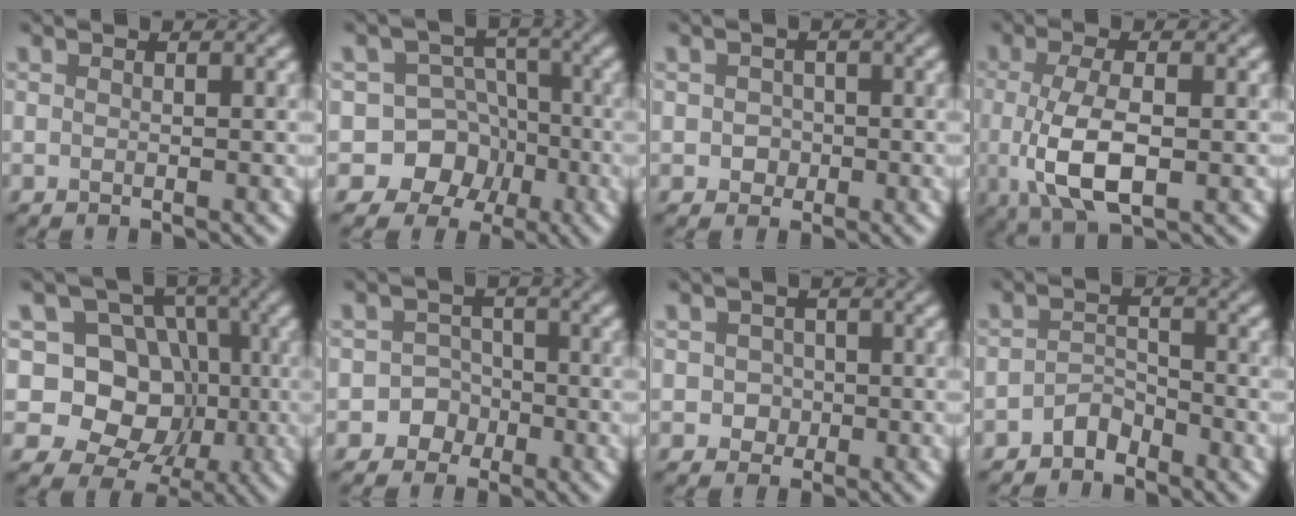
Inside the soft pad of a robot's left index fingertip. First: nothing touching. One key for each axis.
{"total": 9.2, "fx": -4.1, "fy": 8.1, "fz": 1.0, "tx": 0.007, "ty": 0.004, "tz": -0.086}
{"total": 1.4, "fx": -0.1, "fy": 1.3, "fz": 0.2, "tx": 0.015, "ty": 0.002, "tz": -0.005}
{"total": 6.3, "fx": -0.8, "fy": 2.7, "fz": 5.7, "tx": -0.125, "ty": -0.005, "tz": -0.011}
{"total": 10.9, "fx": 0.2, "fy": 9.6, "fz": 5.0, "tx": -0.062, "ty": 0.038, "tz": -0.035}
{"total": 3.7, "fx": -1.6, "fy": 3.3, "fz": 0.1, "tx": 0.045, "ty": 0.012, "tz": -0.043}
{"total": 1.6, "fx": -0.1, "fy": 1.6, "fz": 0.2, "tx": 0.024, "ty": 0.005, "tz": -0.007}
{"total": 1.9, "fx": -1.7, "fy": 0.9, "fz": 0.5, "tx": -0.005, "ty": 0.015, "tz": -0.033}